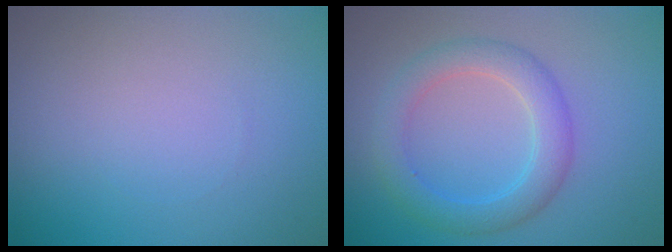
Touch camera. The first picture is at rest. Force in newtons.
{"total": 4.1, "press": 4.1, "slide": 0.0}